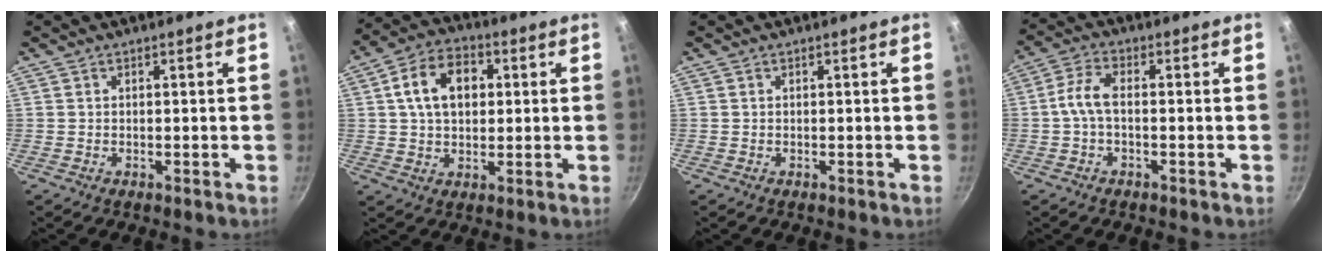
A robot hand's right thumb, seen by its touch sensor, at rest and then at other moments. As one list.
[{"total": 11.6, "force": [2.5, 8.0, 8.0], "torque": [-0.115, 0.014, 0.031]}, {"total": 0.0}, {"total": 5.3, "force": [-0.7, 2.3, 4.7], "torque": [-0.108, 0.023, -0.023]}]